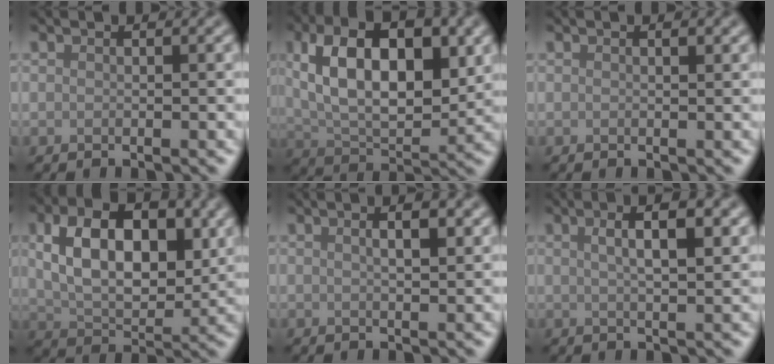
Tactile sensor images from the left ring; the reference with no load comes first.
{"total": 10.6, "force": [2.8, 5.6, 8.6], "torque": [-0.134, 0.006, 0.044]}
{"total": 0.6, "force": [0.3, 0.2, 0.4], "torque": [-0.005, 0.000, 0.005]}
{"total": 8.9, "force": [1.9, 5.2, 6.9], "torque": [-0.117, 0.007, 0.033]}
{"total": 3.0, "force": [1.3, 1.1, 2.5], "torque": [-0.015, 0.006, 0.003]}
{"total": 4.5, "force": [1.5, 1.4, 4.0], "torque": [-0.048, 0.014, 0.016]}